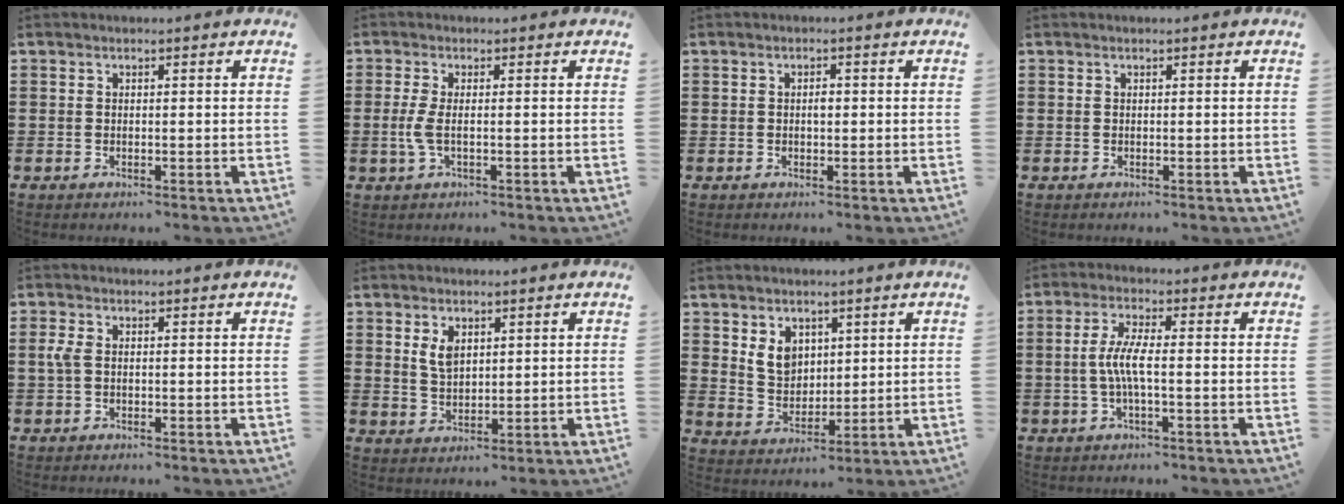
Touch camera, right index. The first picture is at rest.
{"total": 3.2, "force": [-0.5, 0.7, 3.1], "torque": [-0.079, -0.012, -0.015]}
{"total": 1.2, "force": [0.0, 0.5, 1.1], "torque": [-0.024, 0.000, 0.000]}
{"total": 0.0}
{"total": 2.3, "force": [0.0, 1.2, 2.0], "torque": [-0.063, -0.003, -0.008]}
{"total": 3.5, "force": [1.7, 2.0, 2.3], "torque": [-0.053, 0.006, 0.031]}
{"total": 5.6, "force": [2.6, 4.3, 2.5], "torque": [-0.058, 0.011, 0.047]}
{"total": 5.0, "force": [-0.8, 0.8, 4.9], "torque": [-0.117, -0.010, -0.026]}